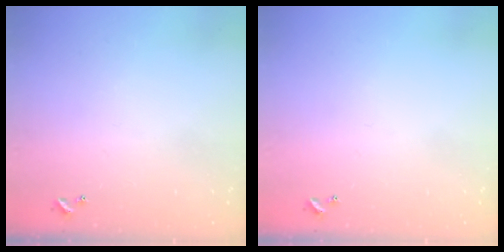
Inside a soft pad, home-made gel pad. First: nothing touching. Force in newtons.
{"total": 0.0}